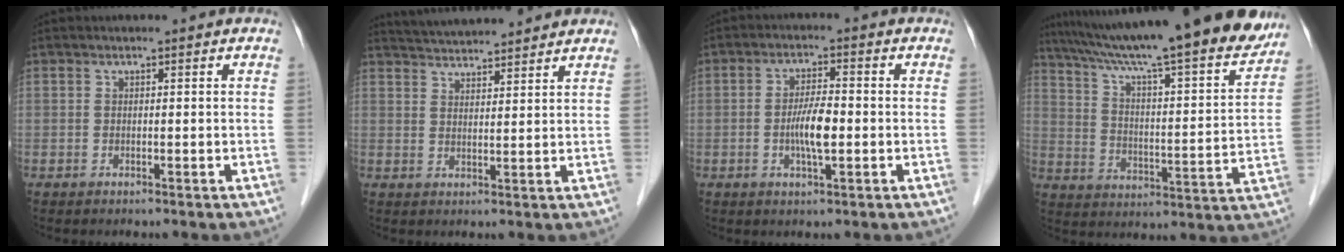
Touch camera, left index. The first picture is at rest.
{"total": 9.4, "force": [8.9, 0.7, 2.9], "torque": [-0.054, 0.030, 0.135]}
{"total": 5.2, "force": [-1.0, 1.0, 5.0], "torque": [-0.100, 0.000, -0.018]}
{"total": 26.2, "force": [22.8, 2.0, 12.8], "torque": [-0.210, -0.030, 0.317]}